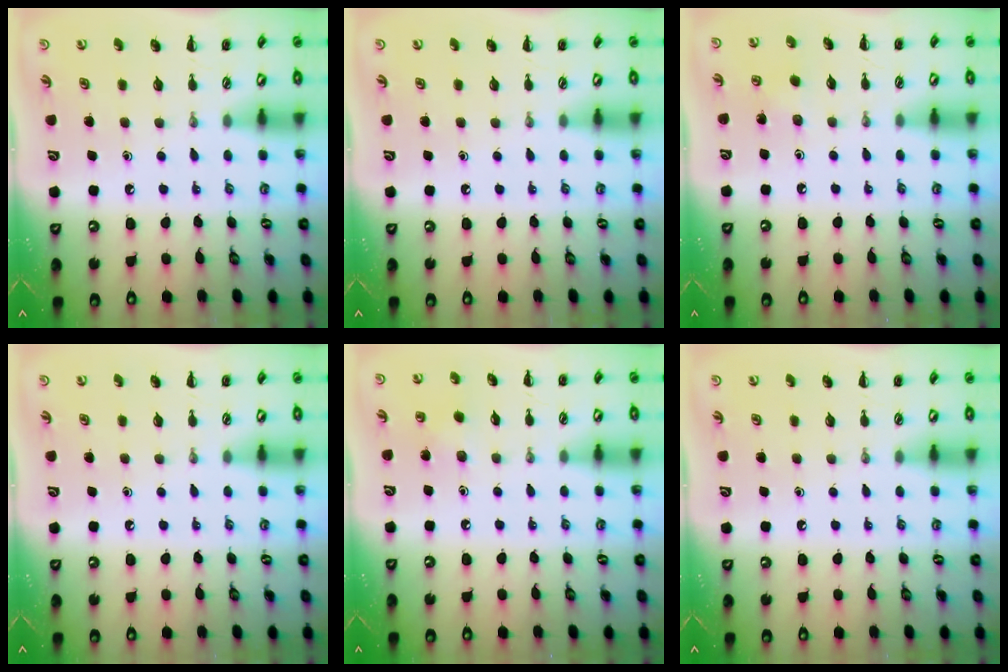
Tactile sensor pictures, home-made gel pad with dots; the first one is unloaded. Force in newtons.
{"total": 0.0}
{"total": 2.9, "press": 2.7, "slide": 0.8}
{"total": 0.0}
{"total": 4.6, "press": 4.4, "slide": 1.5}
{"total": 0.0}